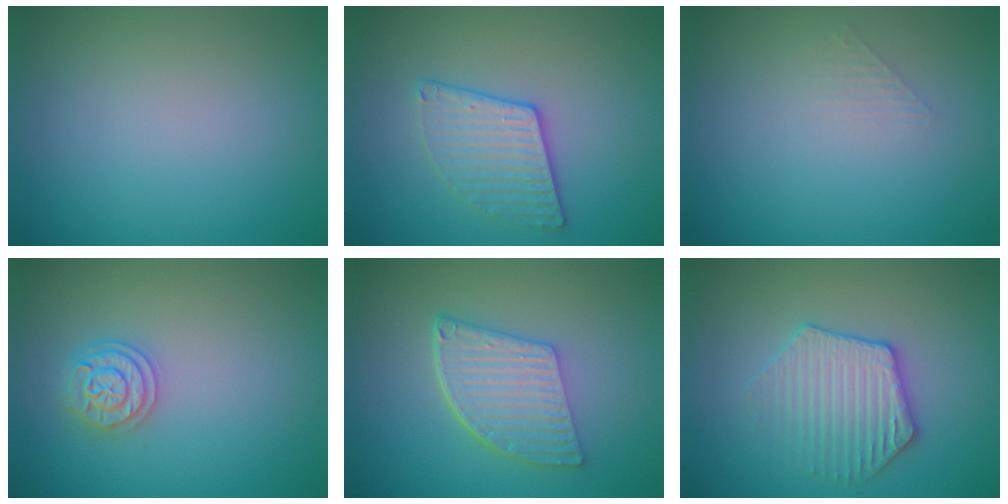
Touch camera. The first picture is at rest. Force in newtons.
{"total": 3.1, "press": 2.9, "slide": 1.1}
{"total": 1.0, "press": 1.0, "slide": 0.1}
{"total": 2.4, "press": 2.4, "slide": 0.4}
{"total": 5.9, "press": 4.3, "slide": 4.0}
{"total": 3.5, "press": 3.3, "slide": 0.9}